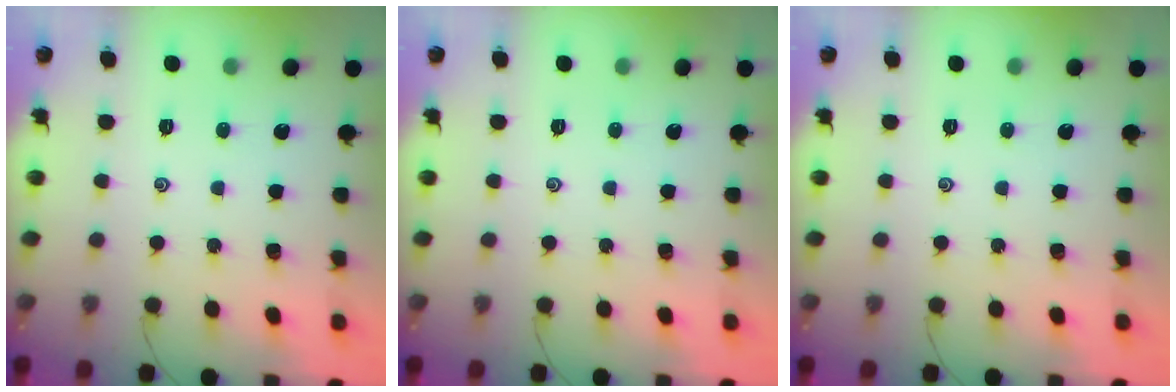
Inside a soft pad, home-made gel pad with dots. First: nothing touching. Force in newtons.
{"total": 0.0}
{"total": 0.0}